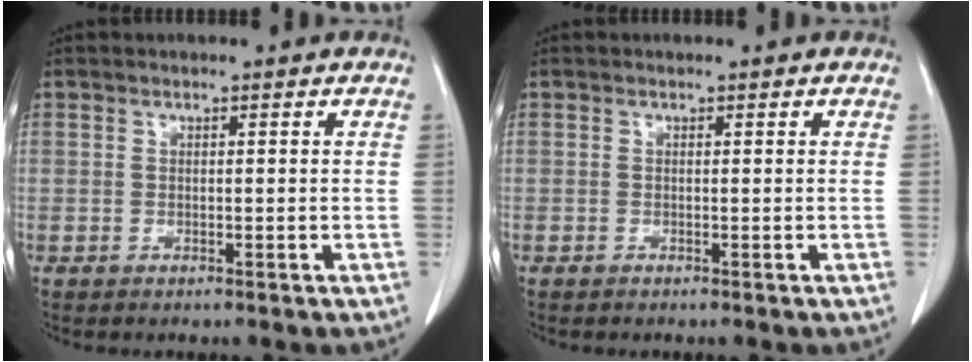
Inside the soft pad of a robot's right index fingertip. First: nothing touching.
{"total": 0.0}